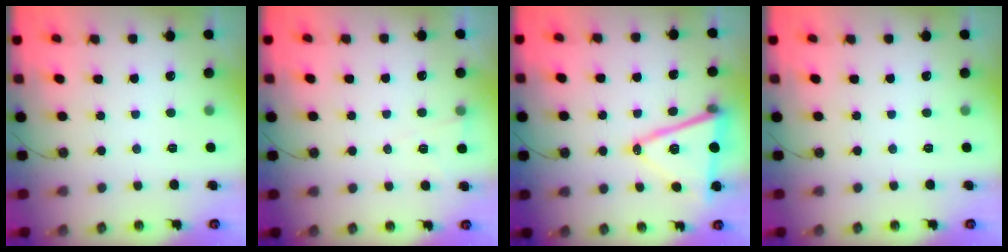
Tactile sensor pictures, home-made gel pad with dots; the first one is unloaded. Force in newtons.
{"total": 5.1, "press": 2.6, "slide": 4.4}
{"total": 14.7, "press": 14.2, "slide": 3.8}
{"total": 0.0}